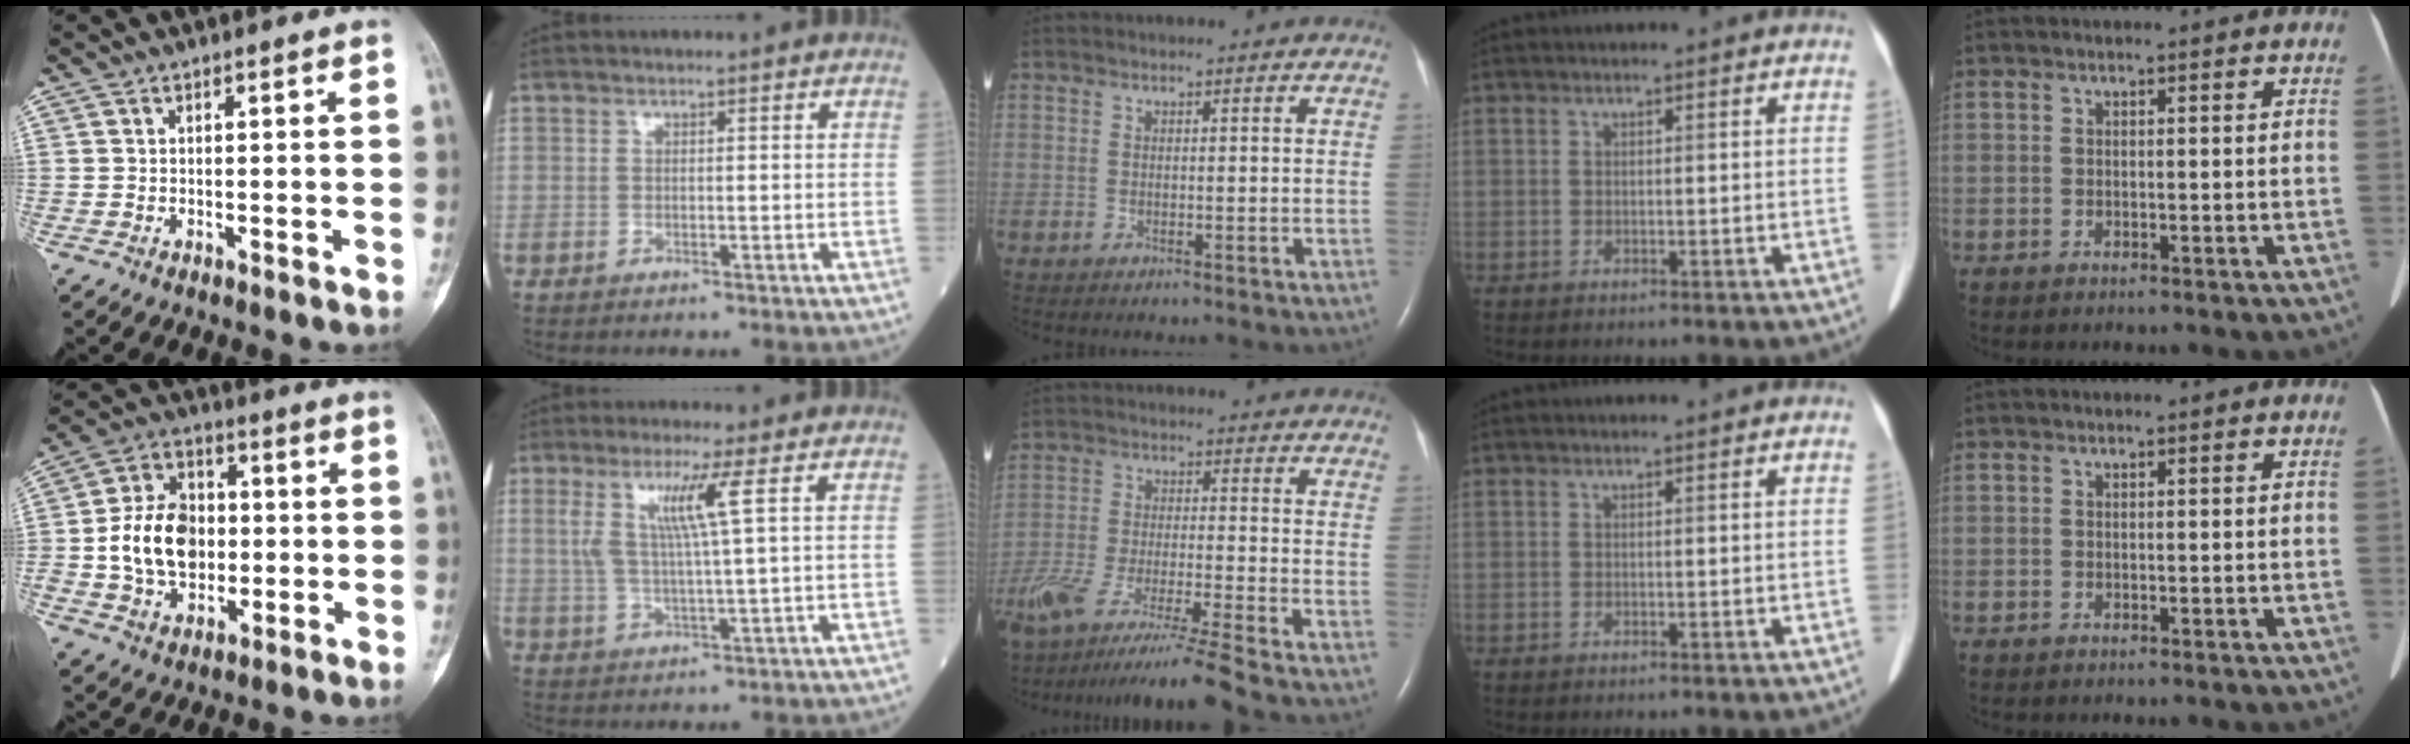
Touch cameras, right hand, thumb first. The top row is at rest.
{"thumb": {"total": 14.5, "force": [-0.8, 10.6, 9.9], "torque": [-0.146, 0.022, -0.015]}, "index": {"total": 6.6, "force": [2.2, -0.9, 6.1], "torque": [-0.124, 0.002, 0.046]}, "middle": {"total": 15.9, "force": [-13.3, -2.3, 8.4], "torque": [-0.157, -0.052, -0.229]}}